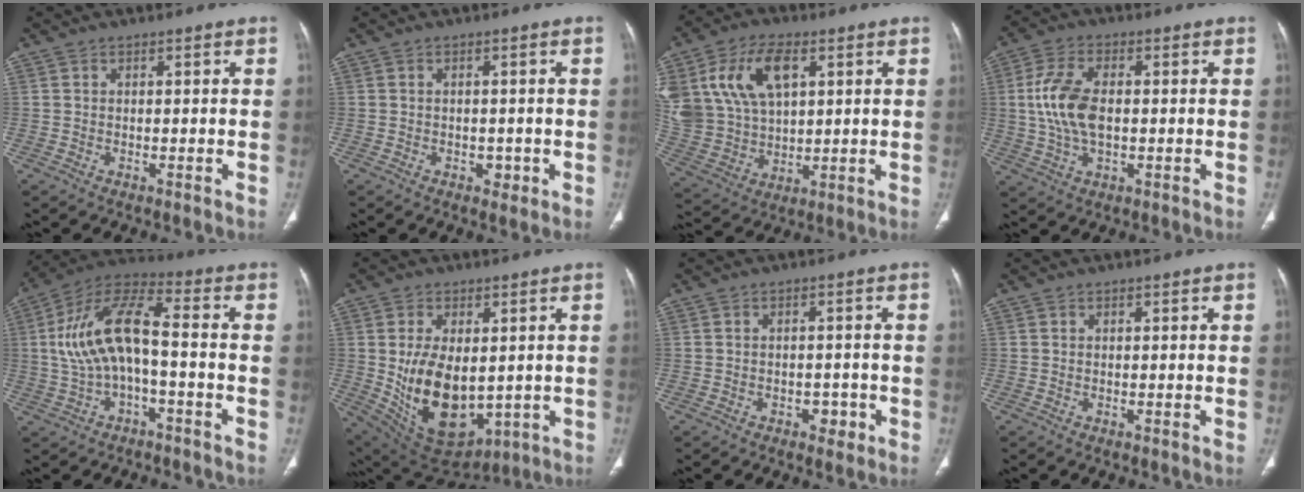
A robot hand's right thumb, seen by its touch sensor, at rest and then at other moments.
{"total": 1.7, "force": [-0.6, 1.3, 0.9], "torque": [-0.004, 0.002, -0.005]}
{"total": 19.9, "force": [7.2, 12.5, 13.7], "torque": [-0.279, -0.009, 0.145]}
{"total": 10.1, "force": [0.4, 5.5, 8.5], "torque": [-0.182, 0.006, 0.010]}
{"total": 13.4, "force": [-0.6, 6.0, 12.0], "torque": [-0.238, 0.047, -0.015]}
{"total": 16.9, "force": [-0.5, 10.0, 13.6], "torque": [-0.220, -0.017, 0.028]}
{"total": 2.7, "force": [-1.3, 1.9, 1.5], "torque": [-0.007, 0.008, -0.015]}
{"total": 0.0}